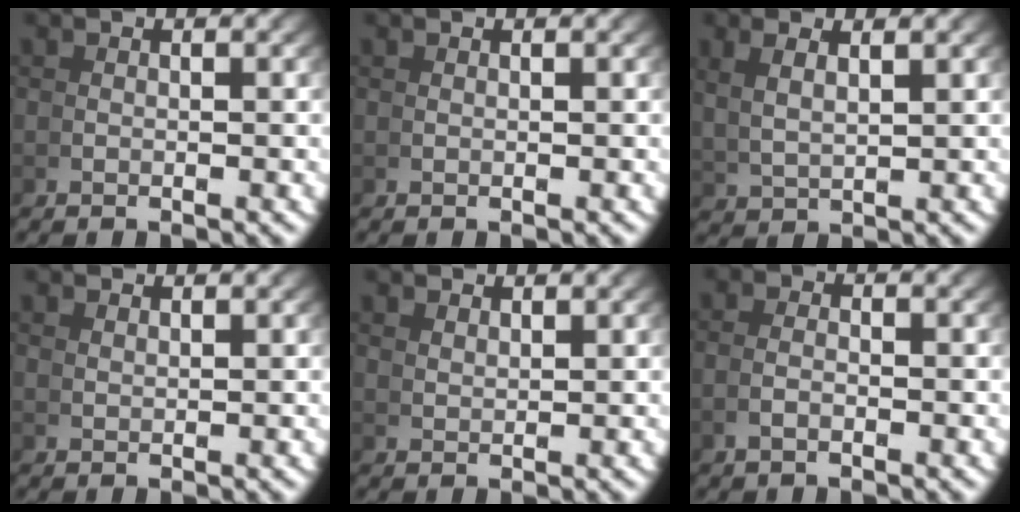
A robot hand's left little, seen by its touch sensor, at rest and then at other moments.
{"total": 0.6, "force": [0.4, -0.5, -0.1], "torque": [0.005, 0.001, 0.008]}
{"total": 2.7, "force": [2.0, 0.5, 1.7], "torque": [-0.030, 0.004, 0.047]}
{"total": 1.9, "force": [1.4, -1.2, -0.2], "torque": [0.017, 0.001, 0.035]}
{"total": 2.2, "force": [2.0, -1.0, -0.1], "torque": [0.012, 0.001, 0.046]}
{"total": 0.8, "force": [-0.5, -0.2, 0.6], "torque": [-0.015, -0.005, -0.006]}